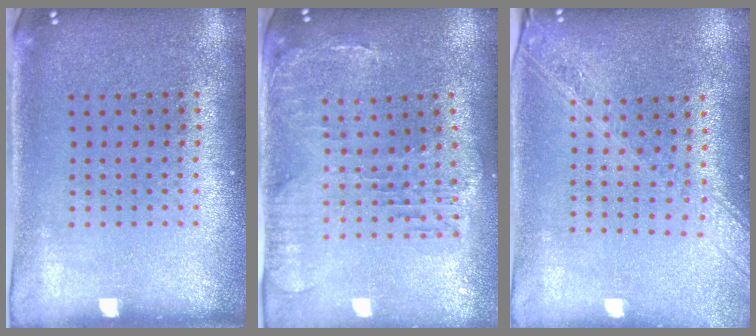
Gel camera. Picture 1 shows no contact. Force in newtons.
{"total": 0.9, "press": 0.8, "slide": 0.3}
{"total": 2.0, "press": 1.8, "slide": 1.0}